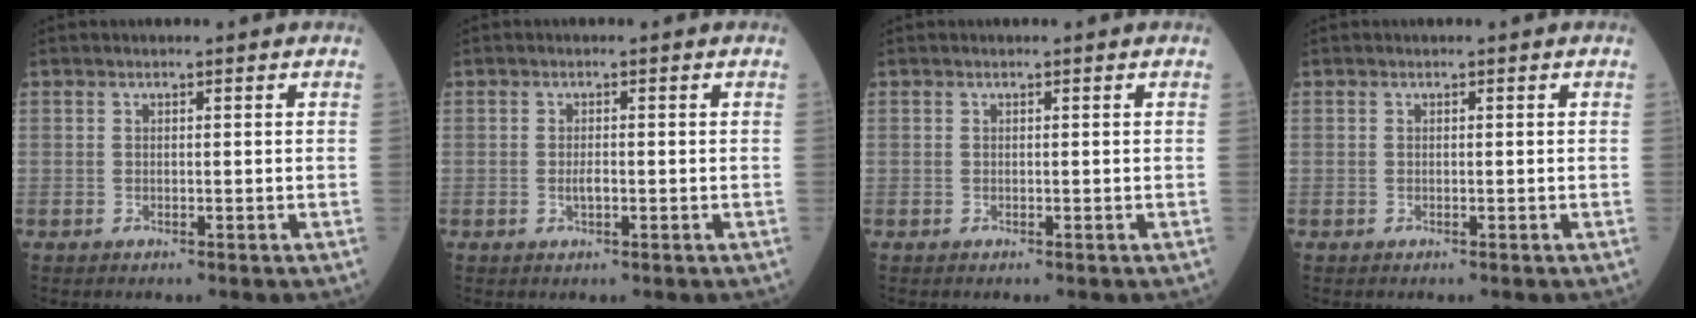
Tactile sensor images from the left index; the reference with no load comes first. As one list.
[{"total": 1.3, "force": [-0.3, 0.4, 1.2], "torque": [-0.026, -0.001, -0.004]}, {"total": 0.0}, {"total": 0.0}]